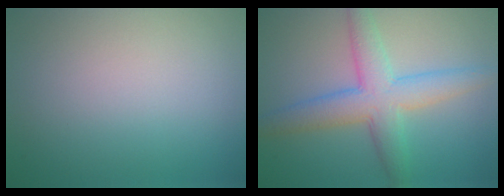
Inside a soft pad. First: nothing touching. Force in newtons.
{"total": 4.5, "press": 4.5, "slide": 0.2}